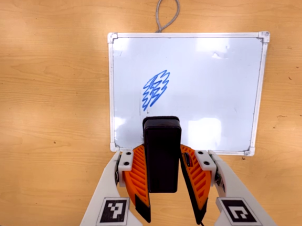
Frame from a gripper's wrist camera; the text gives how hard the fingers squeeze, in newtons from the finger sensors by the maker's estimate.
{"total": 6.0, "left": 5.2, "right": 6.9}